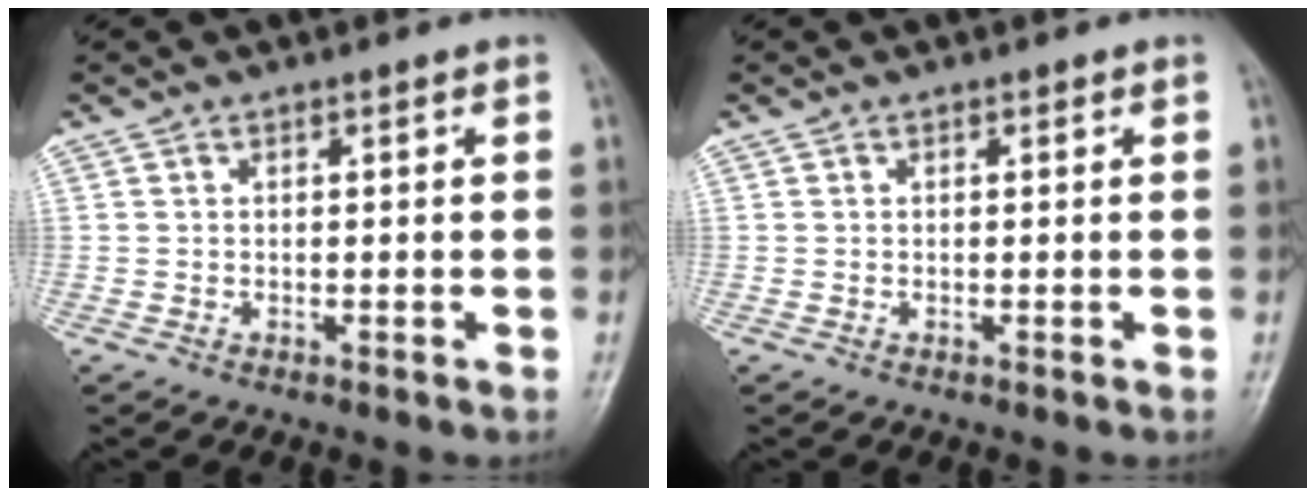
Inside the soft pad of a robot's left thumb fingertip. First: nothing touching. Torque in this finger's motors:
{"motor_torque": [0.00, 0.00, -0.07, -0.07, 0.00]}